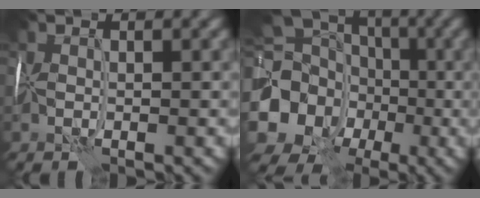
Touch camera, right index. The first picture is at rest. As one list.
[{"total": 17.9, "force": [-3.2, 15.7, 7.8], "torque": [-0.176, -0.012, -0.082]}]